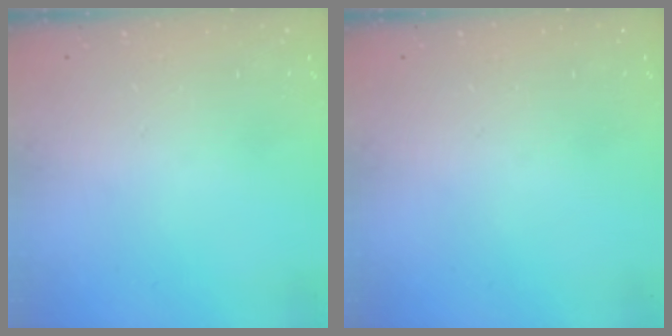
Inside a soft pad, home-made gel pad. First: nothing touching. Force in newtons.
{"total": 0.0}